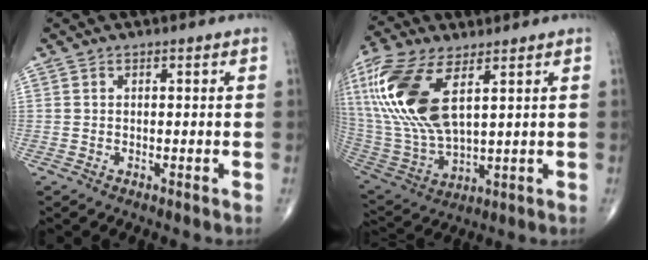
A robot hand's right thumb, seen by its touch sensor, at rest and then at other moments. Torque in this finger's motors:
{"motor_torque": [-1.03, 2.22, 1.98, 0.79, 0.69]}